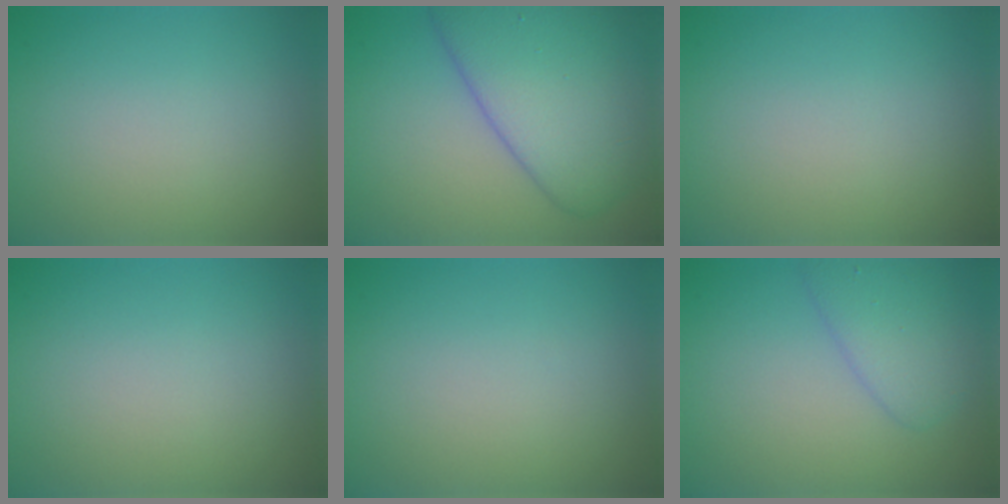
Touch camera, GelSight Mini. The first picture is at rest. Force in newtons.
{"total": 8.5, "press": 8.5, "slide": 0.4}
{"total": 0.0}
{"total": 0.0}
{"total": 0.0}
{"total": 3.0, "press": 3.0, "slide": 0.1}